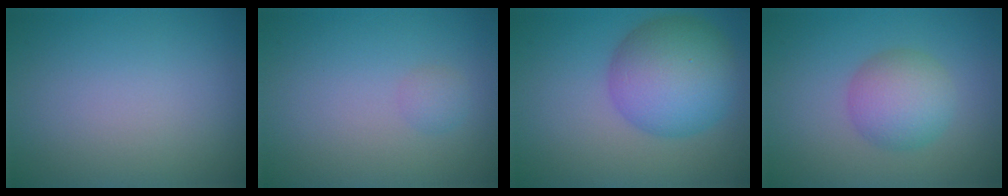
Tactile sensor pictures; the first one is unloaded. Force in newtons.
{"total": 1.0, "press": 1.0, "slide": 0.1}
{"total": 7.7, "press": 7.7, "slide": 0.3}
{"total": 3.9, "press": 3.9, "slide": 0.2}